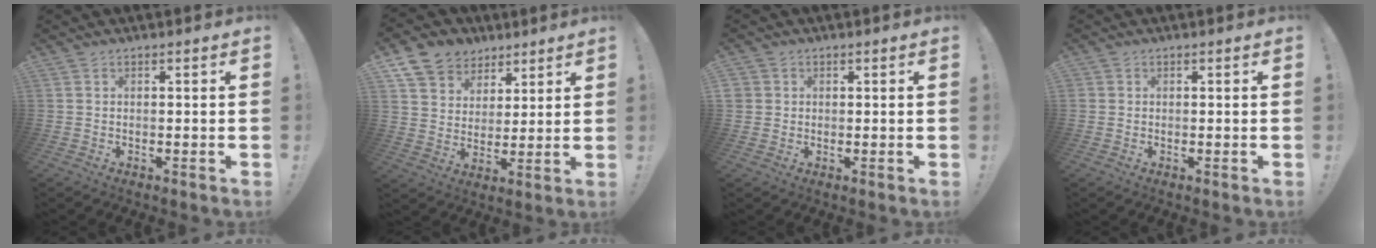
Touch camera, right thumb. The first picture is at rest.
{"total": 10.3, "force": [6.6, 7.6, 2.1], "torque": [-0.037, -0.045, 0.131]}
{"total": 2.1, "force": [0.2, 2.0, 0.1], "torque": [0.006, -0.001, 0.004]}
{"total": 0.8, "force": [0.1, 0.8, 0.1], "torque": [-0.004, 0.004, 0.002]}